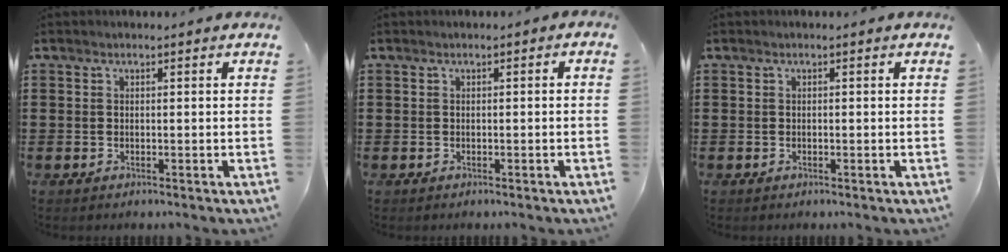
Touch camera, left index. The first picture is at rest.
{"total": 0.7, "force": [-0.5, 0.4, 0.1], "torque": [-0.003, 0.003, -0.012]}
{"total": 0.0}